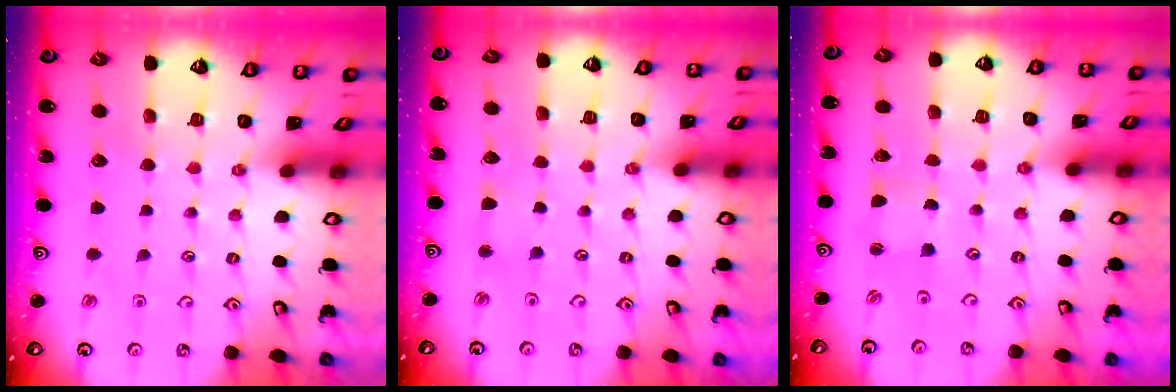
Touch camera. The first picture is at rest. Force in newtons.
{"total": 2.1, "press": 2.0, "slide": 0.3}
{"total": 0.8, "press": 0.8, "slide": 0.1}